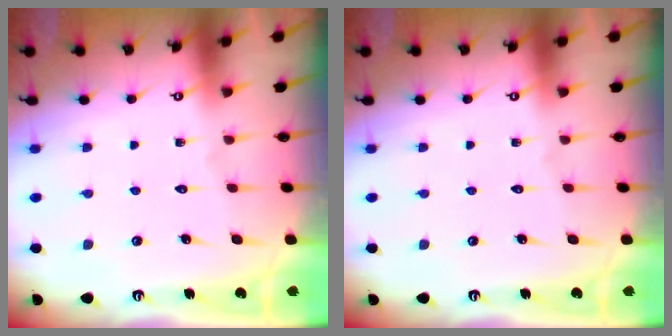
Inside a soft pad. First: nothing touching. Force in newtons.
{"total": 0.0}